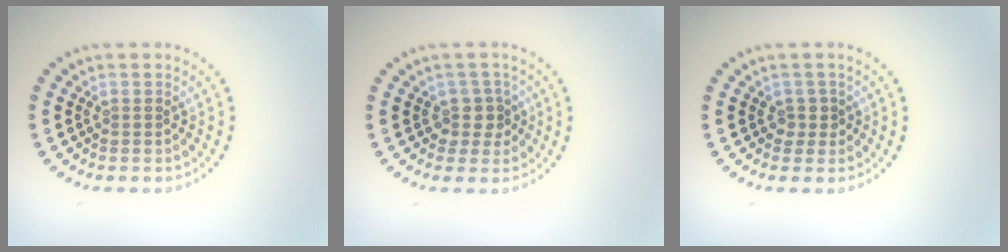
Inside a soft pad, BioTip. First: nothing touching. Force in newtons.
{"total": 2.0, "press": 1.6, "slide": 1.3}
{"total": 1.3, "press": 1.1, "slide": 0.7}